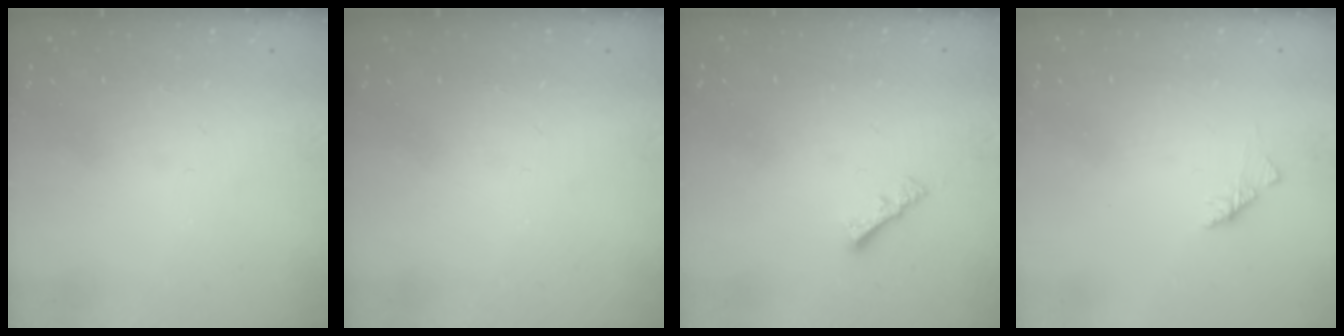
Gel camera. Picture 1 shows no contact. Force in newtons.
{"total": 0.0}
{"total": 3.7, "press": 3.7, "slide": 0.5}
{"total": 1.7, "press": 1.6, "slide": 0.5}